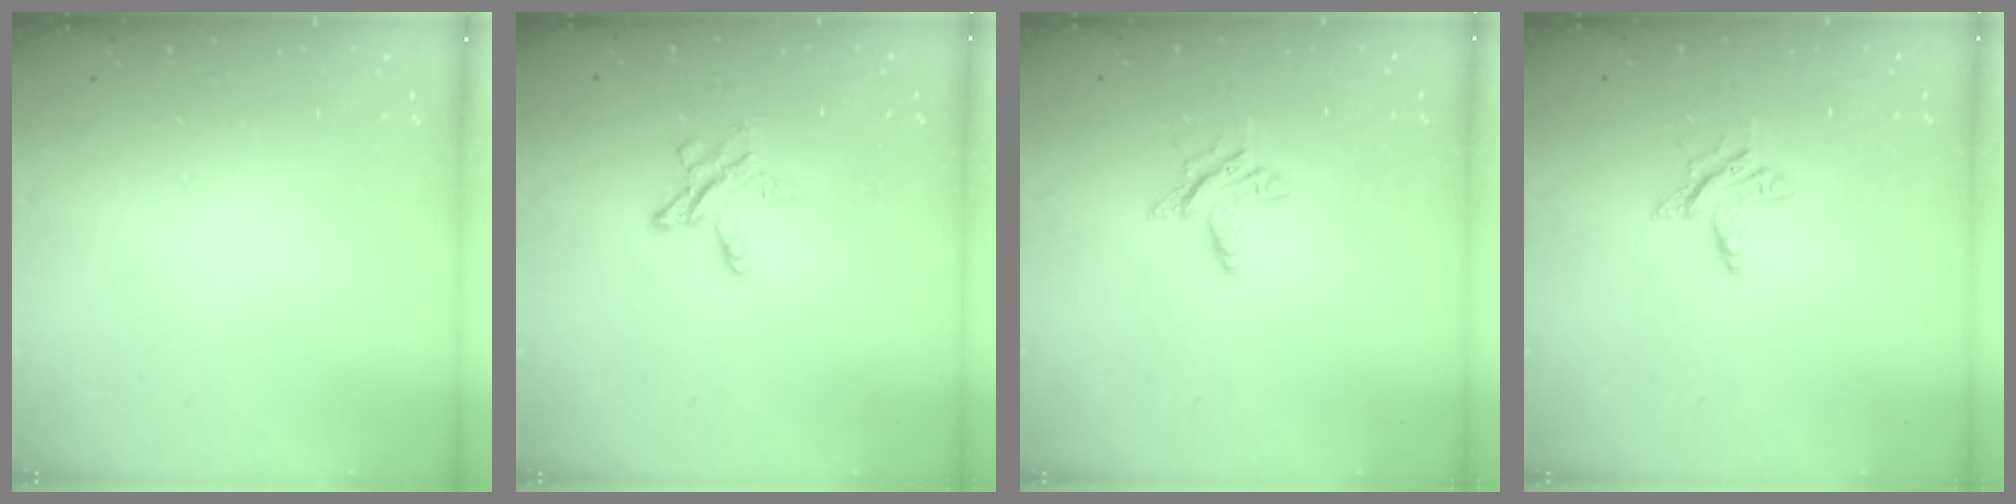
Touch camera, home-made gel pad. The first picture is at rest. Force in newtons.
{"total": 5.9, "press": 5.8, "slide": 0.6}
{"total": 5.5, "press": 5.5, "slide": 0.5}
{"total": 5.5, "press": 5.5, "slide": 0.5}